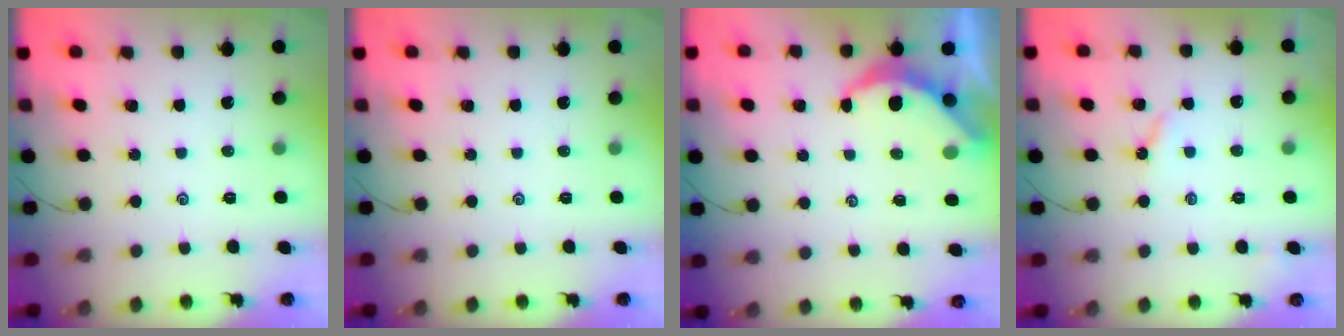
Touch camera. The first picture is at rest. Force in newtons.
{"total": 0.0}
{"total": 5.5, "press": 5.5, "slide": 0.5}
{"total": 2.6, "press": 2.6, "slide": 0.3}